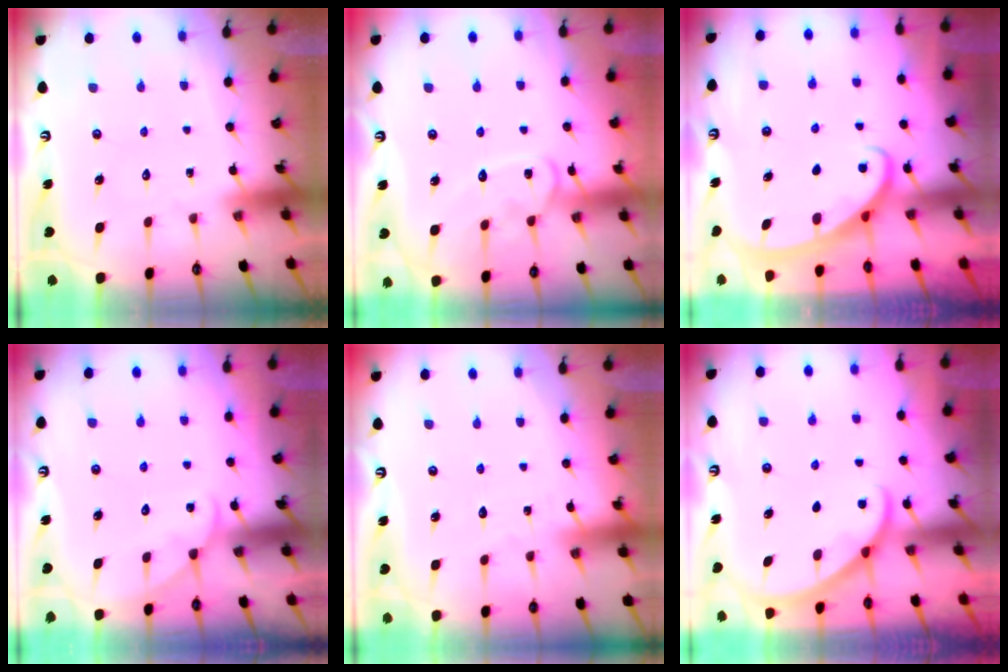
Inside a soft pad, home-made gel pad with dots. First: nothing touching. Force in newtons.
{"total": 11.7, "press": 11.6, "slide": 0.9}
{"total": 2.7, "press": 2.7, "slide": 0.4}
{"total": 3.5, "press": 3.5, "slide": 0.4}
{"total": 1.7, "press": 1.7, "slide": 0.2}
{"total": 2.6, "press": 2.5, "slide": 0.3}